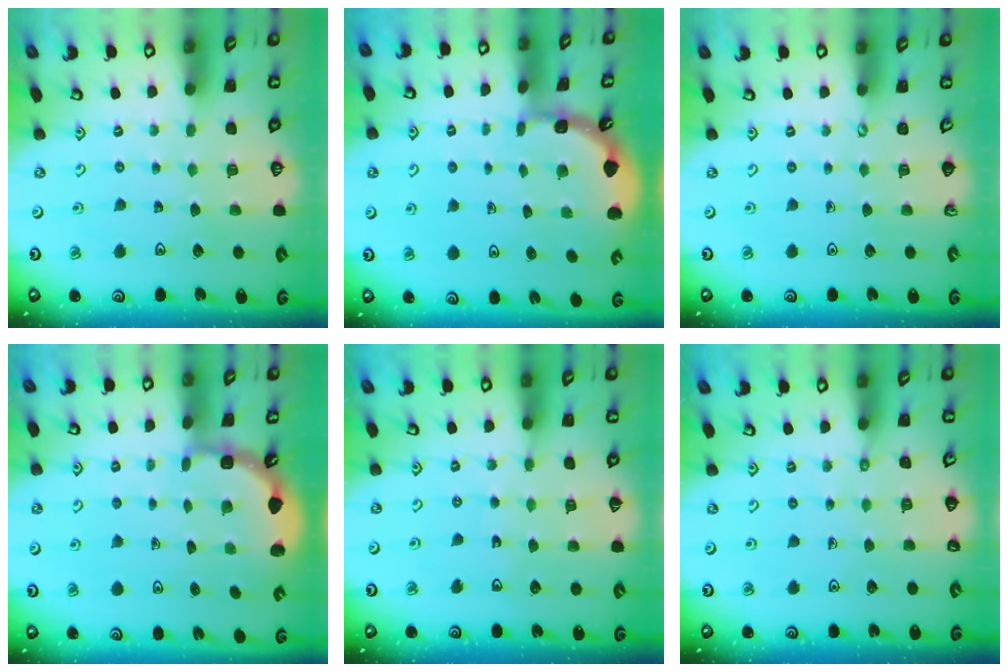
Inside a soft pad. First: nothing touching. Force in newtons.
{"total": 1.6, "press": 1.6, "slide": 0.3}
{"total": 0.0}
{"total": 2.3, "press": 2.1, "slide": 0.9}
{"total": 5.4, "press": 5.1, "slide": 1.7}
{"total": 2.5, "press": 2.5, "slide": 0.4}